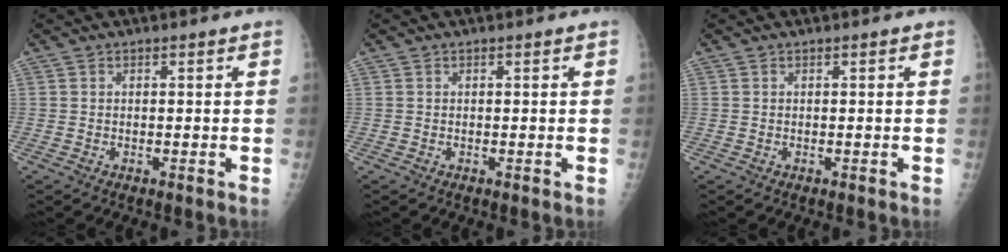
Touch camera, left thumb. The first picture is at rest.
{"total": 0.0}
{"total": 0.0}